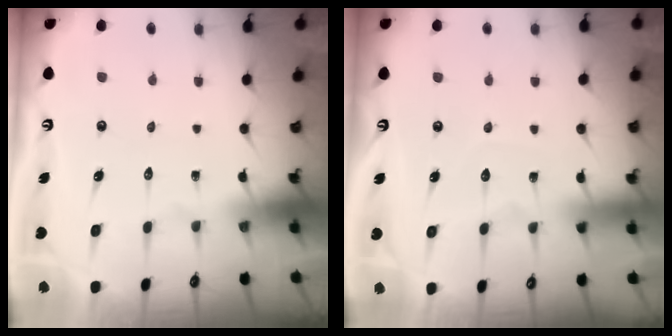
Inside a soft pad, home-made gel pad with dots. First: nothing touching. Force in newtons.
{"total": 3.5, "press": 3.5, "slide": 0.3}